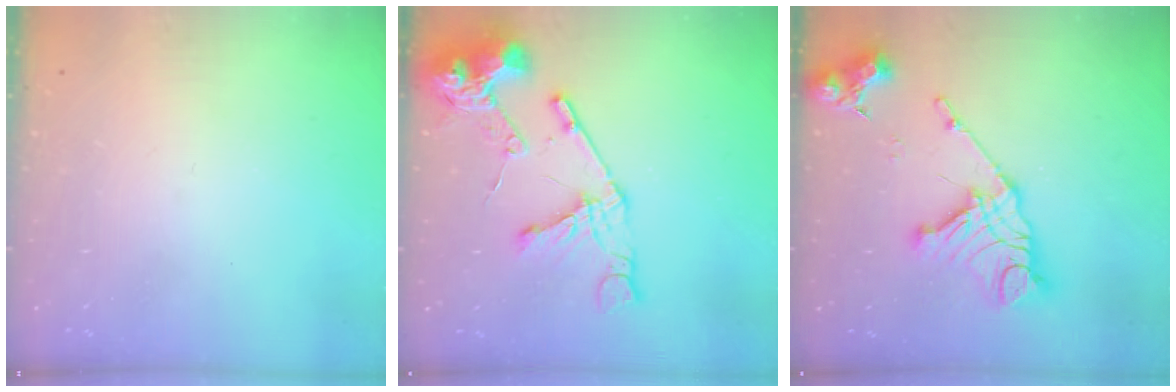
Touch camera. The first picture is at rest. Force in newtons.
{"total": 16.2, "press": 16.1, "slide": 1.7}
{"total": 16.3, "press": 16.2, "slide": 1.8}